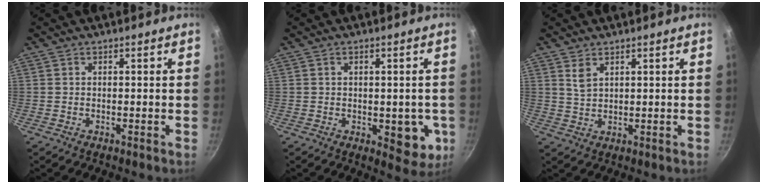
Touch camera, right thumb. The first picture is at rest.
{"total": 7.9, "force": [-1.4, 4.1, 6.6], "torque": [-0.044, 0.001, -0.010]}
{"total": 2.9, "force": [1.7, 1.5, 1.8], "torque": [-0.035, -0.010, 0.037]}